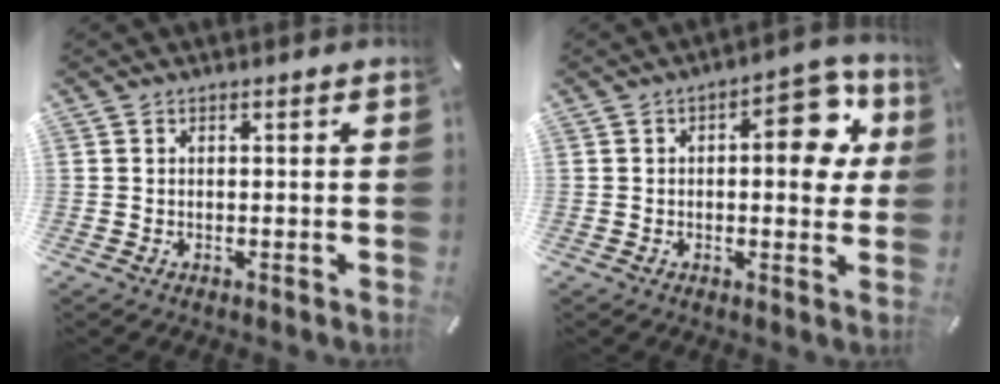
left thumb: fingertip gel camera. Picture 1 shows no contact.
{"total": 12.4, "force": [3.1, 6.1, 10.4], "torque": [-0.113, -0.015, 0.044]}